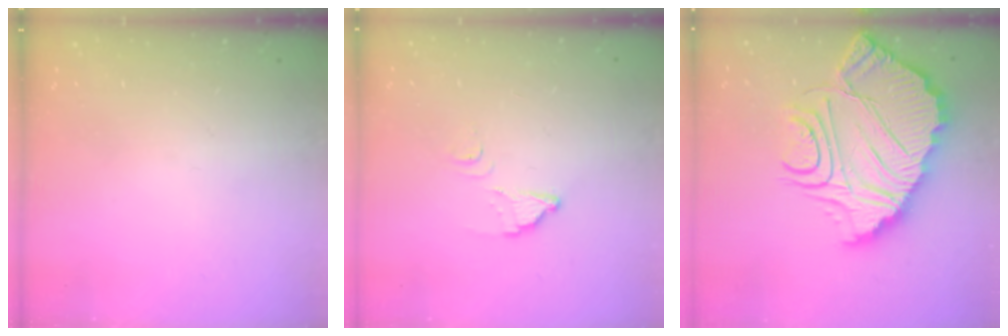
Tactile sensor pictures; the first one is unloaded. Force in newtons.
{"total": 2.7, "press": 2.7, "slide": 0.3}
{"total": 22.6, "press": 22.5, "slide": 1.9}